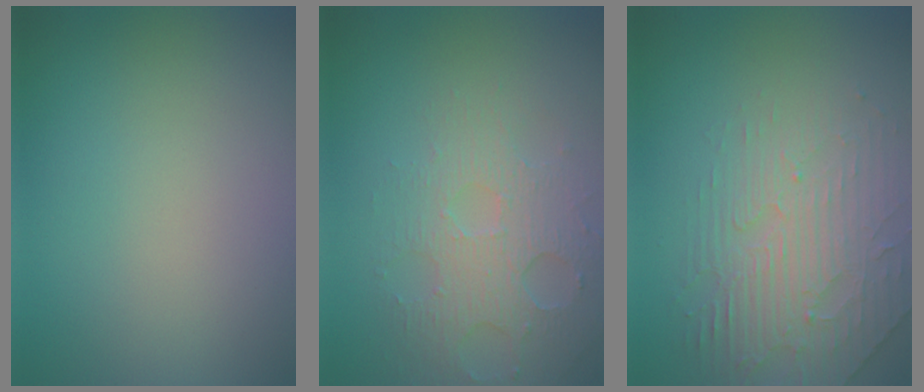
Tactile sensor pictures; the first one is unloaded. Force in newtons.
{"total": 3.5, "press": 3.2, "slide": 1.4}
{"total": 4.0, "press": 3.6, "slide": 1.6}